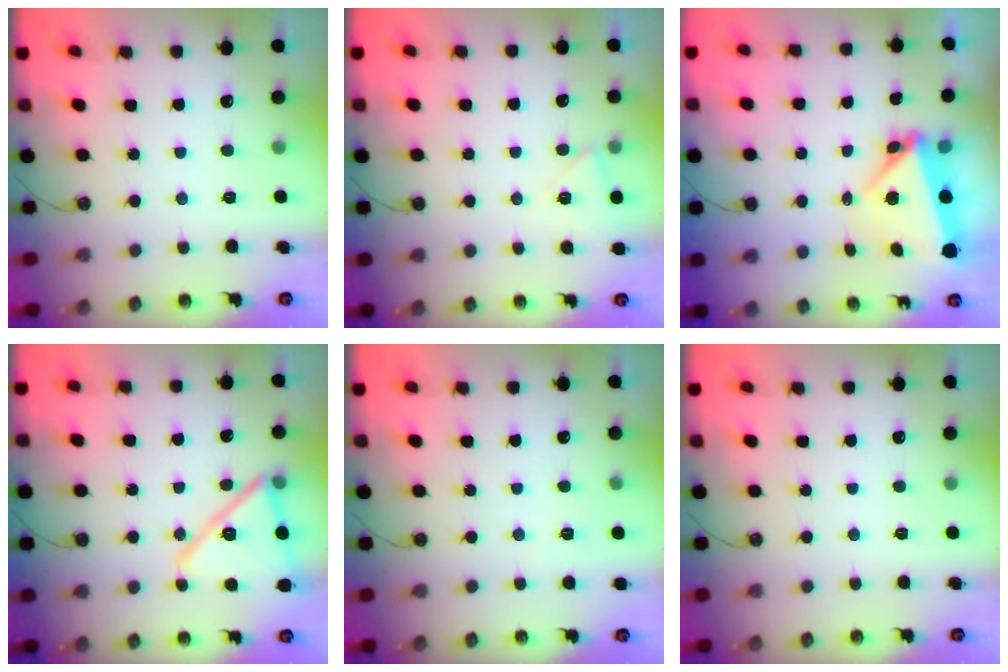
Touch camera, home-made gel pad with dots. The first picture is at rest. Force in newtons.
{"total": 4.5, "press": 4.3, "slide": 1.0}
{"total": 6.0, "press": 6.0, "slide": 0.5}
{"total": 17.0, "press": 16.6, "slide": 3.5}
{"total": 1.9, "press": 1.9, "slide": 0.4}
{"total": 0.0}